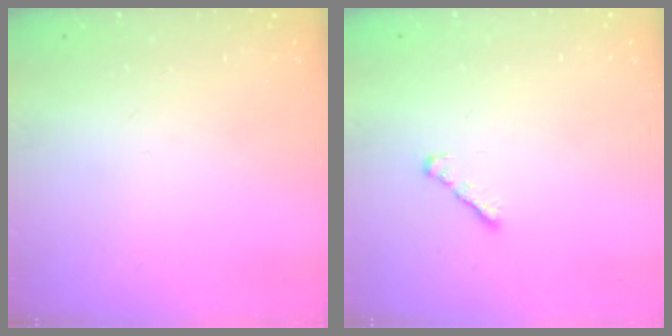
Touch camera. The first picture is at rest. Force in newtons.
{"total": 2.4, "press": 2.3, "slide": 0.6}